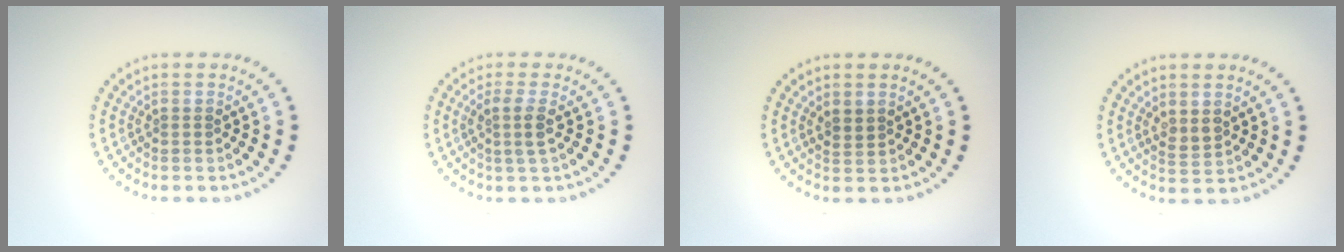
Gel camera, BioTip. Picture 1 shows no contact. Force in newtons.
{"total": 1.8, "press": 1.4, "slide": 1.2}
{"total": 1.3, "press": 1.1, "slide": 0.7}
{"total": 1.5, "press": 1.4, "slide": 0.5}